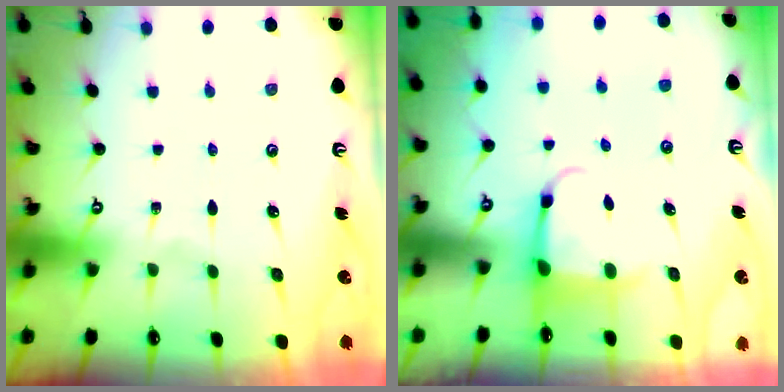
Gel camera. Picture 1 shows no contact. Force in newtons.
{"total": 5.3, "press": 5.2, "slide": 1.1}